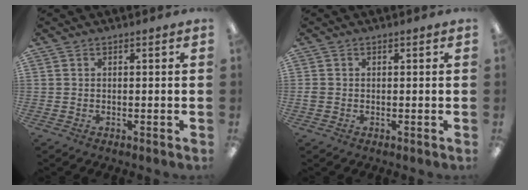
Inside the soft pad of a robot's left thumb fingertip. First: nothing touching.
{"total": 1.1, "force": [-0.2, 1.0, 0.4], "torque": [-0.007, 0.004, -0.004]}